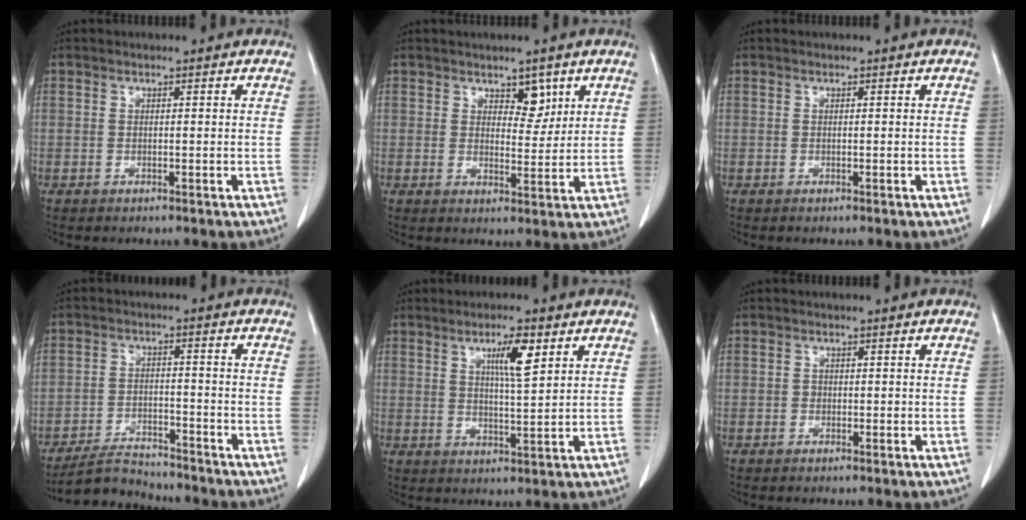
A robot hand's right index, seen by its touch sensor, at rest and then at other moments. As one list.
[{"total": 3.9, "force": [2.4, 2.0, 2.3], "torque": [-0.025, -0.004, 0.037]}, {"total": 0.0}, {"total": 5.9, "force": [-5.7, 1.3, 0.7], "torque": [-0.016, -0.011, -0.100]}, {"total": 6.0, "force": [2.9, 0.6, 5.2], "torque": [-0.088, -0.001, 0.048]}, {"total": 0.7, "force": [-0.2, 0.6, 0.3], "torque": [-0.001, 0.004, -0.006]}]